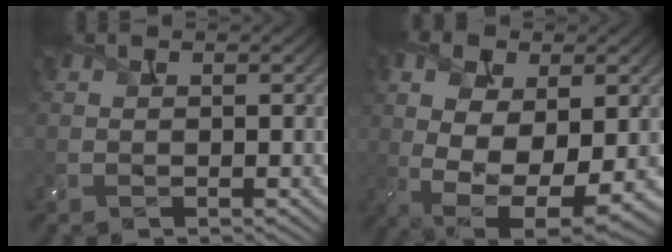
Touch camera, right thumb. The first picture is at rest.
{"total": 13.5, "force": [-1.1, 7.0, 11.4], "torque": [-0.209, -0.015, -0.010]}